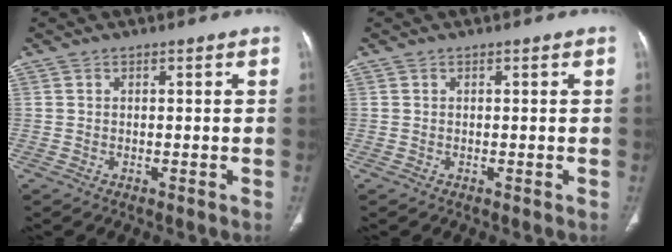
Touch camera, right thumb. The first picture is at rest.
{"total": 0.0}